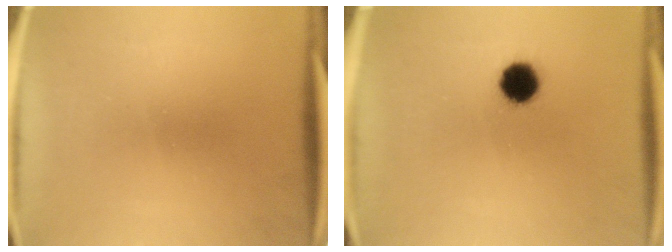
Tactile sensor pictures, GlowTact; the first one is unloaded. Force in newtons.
{"total": 6.6}